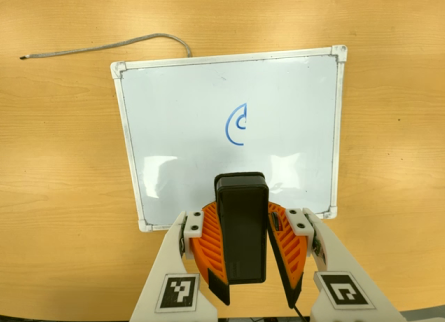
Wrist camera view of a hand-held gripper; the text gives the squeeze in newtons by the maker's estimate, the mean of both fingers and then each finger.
{"total": 10.6, "left": 10.2, "right": 11.0}